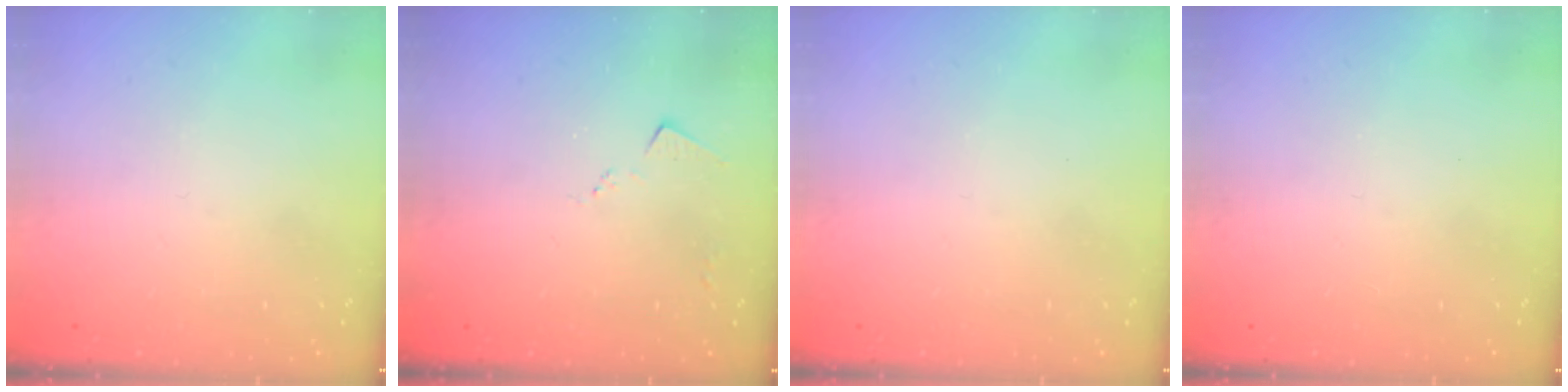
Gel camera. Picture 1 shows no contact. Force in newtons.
{"total": 4.0, "press": 4.0, "slide": 0.4}
{"total": 0.0}
{"total": 0.0}